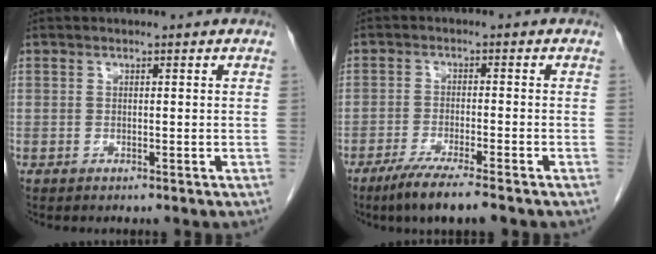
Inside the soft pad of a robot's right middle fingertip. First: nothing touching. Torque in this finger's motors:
{"motor_torque": [0.59, -0.78, 0.11, 0.07]}